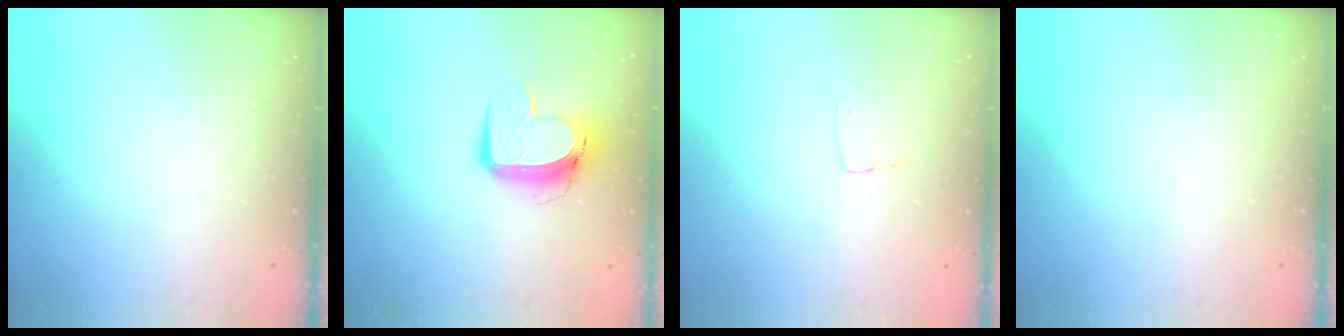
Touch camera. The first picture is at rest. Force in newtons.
{"total": 11.3, "press": 11.2, "slide": 1.3}
{"total": 3.4, "press": 3.4, "slide": 0.2}
{"total": 0.0}